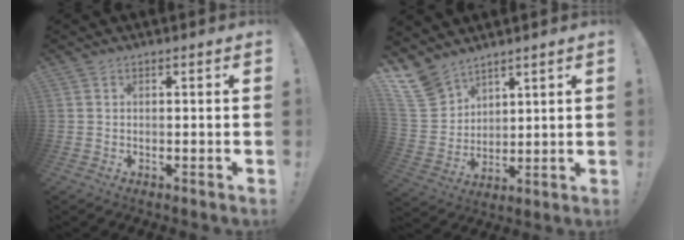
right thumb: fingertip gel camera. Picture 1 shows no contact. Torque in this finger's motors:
{"motor_torque": [-0.90, 1.52, -0.41, 1.04, 0.19]}